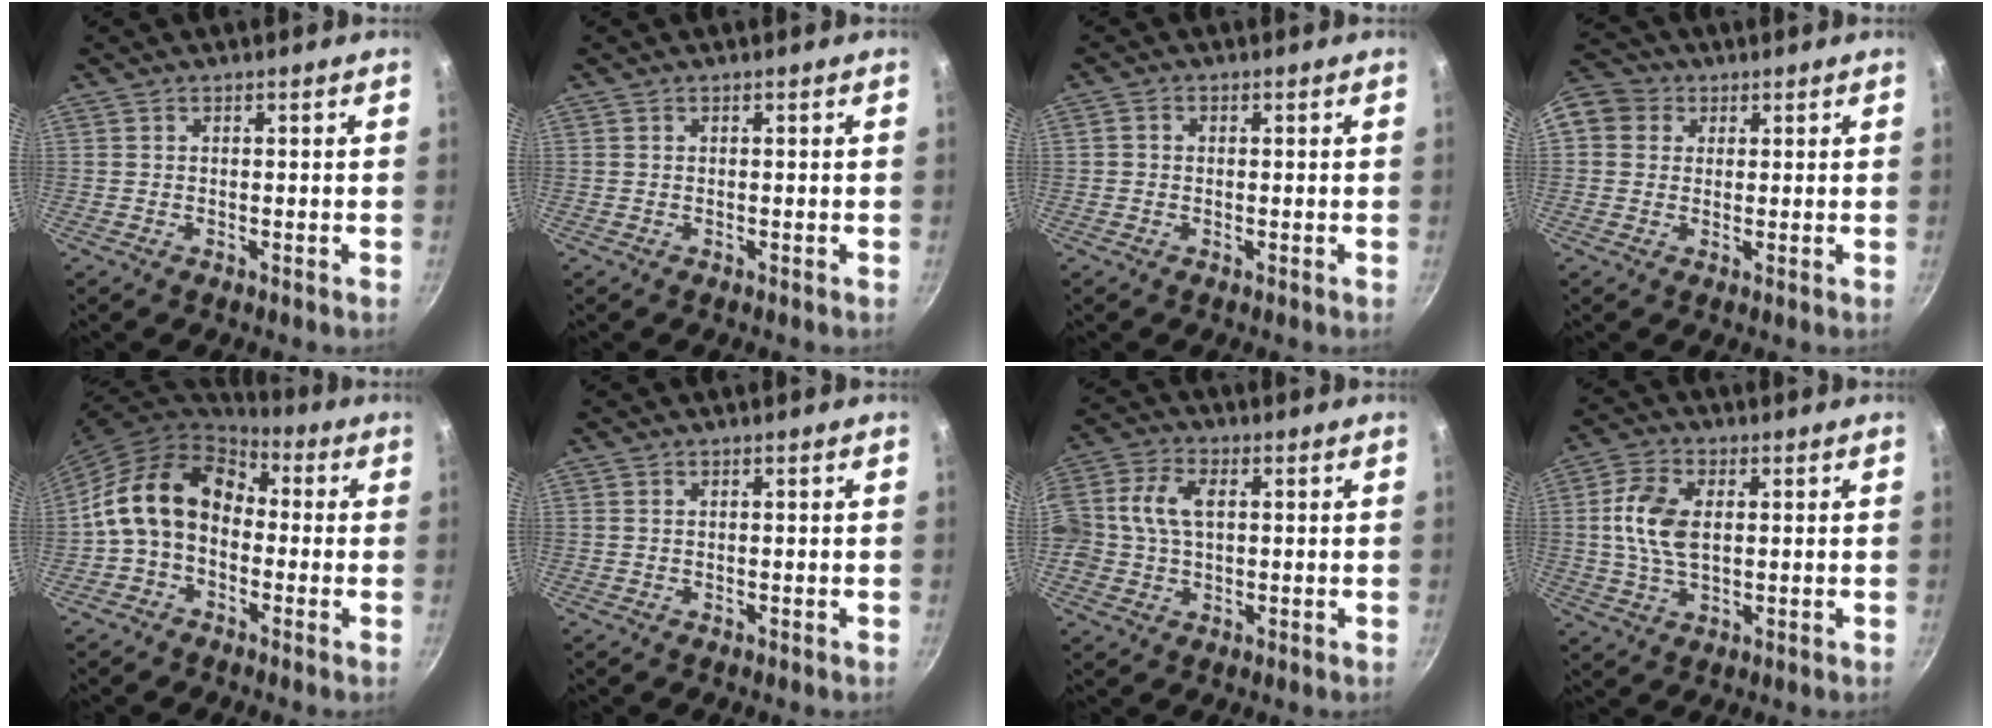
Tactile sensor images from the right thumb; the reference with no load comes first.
{"total": 0.0}
{"total": 1.3, "force": [-0.1, 1.1, 0.5], "torque": [-0.009, 0.005, -0.004]}
{"total": 10.1, "force": [2.5, 8.9, 4.2], "torque": [-0.076, 0.024, 0.032]}
{"total": 14.8, "force": [-0.4, 11.0, 9.9], "torque": [-0.151, 0.046, -0.027]}
{"total": 0.0}
{"total": 9.6, "force": [1.1, 6.6, 6.9], "torque": [-0.129, 0.020, 0.009]}
{"total": 10.2, "force": [1.8, 6.4, 7.7], "torque": [-0.137, 0.002, 0.034]}